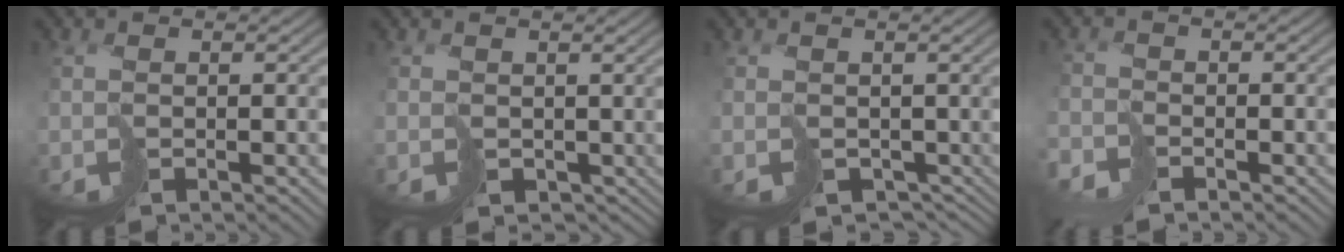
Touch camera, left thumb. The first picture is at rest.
{"total": 1.9, "force": [0.2, 1.9, 0.5], "torque": [-0.010, -0.012, 0.007]}
{"total": 2.9, "force": [-0.3, 2.6, 1.1], "torque": [-0.017, -0.026, 0.004]}
{"total": 2.8, "force": [-2.7, 0.3, -0.7], "torque": [0.030, -0.001, -0.061]}